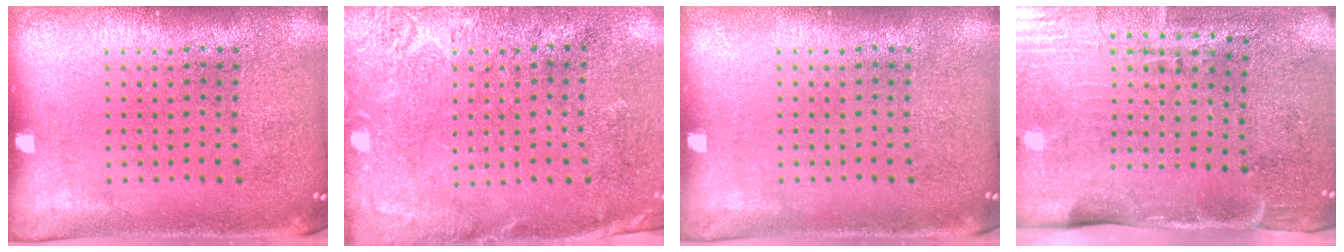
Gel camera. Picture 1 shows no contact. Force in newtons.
{"total": 2.8, "press": 2.4, "slide": 1.4}
{"total": 0.0}
{"total": 4.5, "press": 3.7, "slide": 2.6}